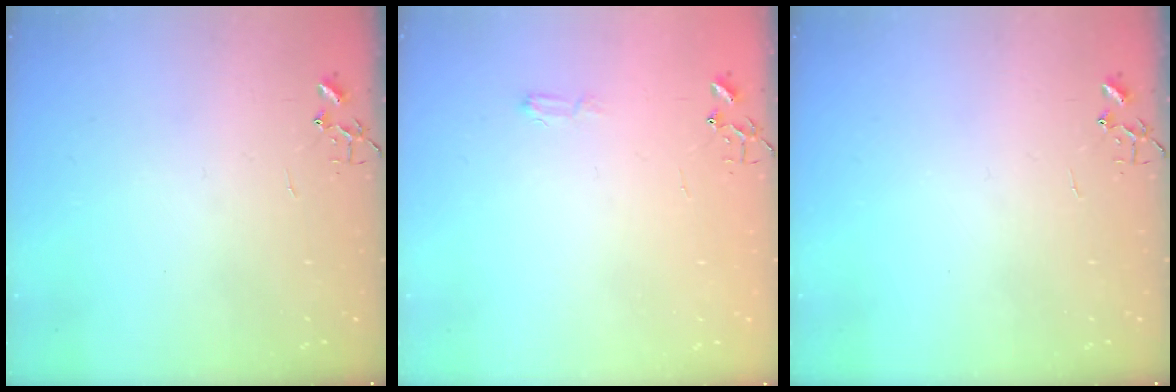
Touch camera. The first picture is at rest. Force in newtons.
{"total": 4.3, "press": 4.3, "slide": 0.4}
{"total": 0.0}